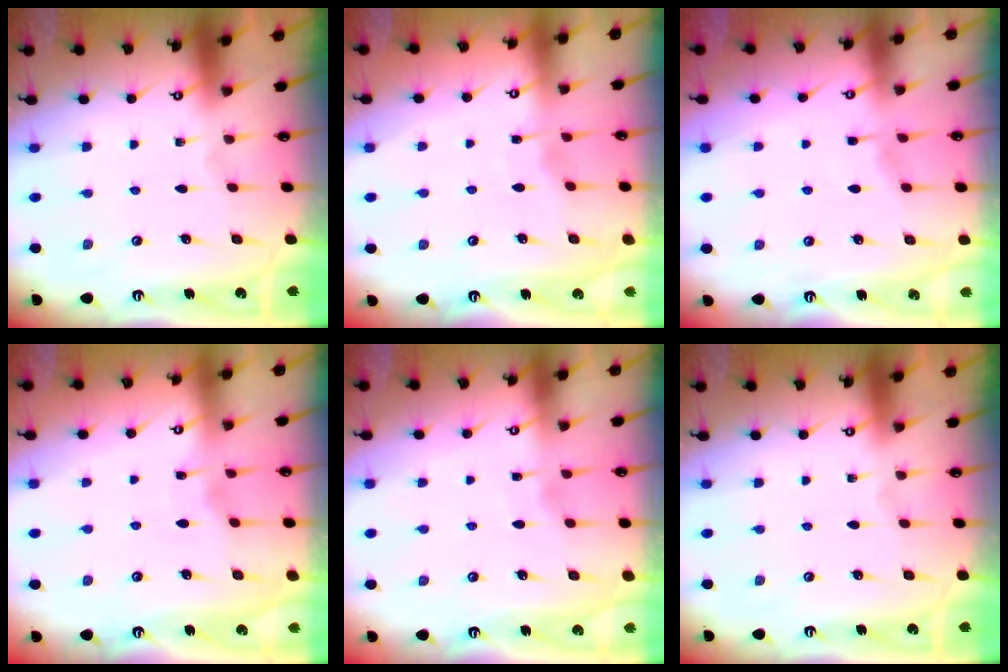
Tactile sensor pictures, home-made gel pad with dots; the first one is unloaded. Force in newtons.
{"total": 2.0, "press": 2.0, "slide": 0.3}
{"total": 1.7, "press": 1.7, "slide": 0.3}
{"total": 2.6, "press": 2.6, "slide": 0.3}
{"total": 2.2, "press": 2.1, "slide": 0.3}
{"total": 0.0}